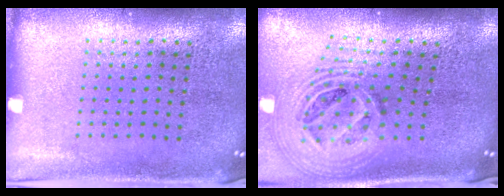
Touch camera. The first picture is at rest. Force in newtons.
{"total": 2.8, "press": 1.8, "slide": 2.1}